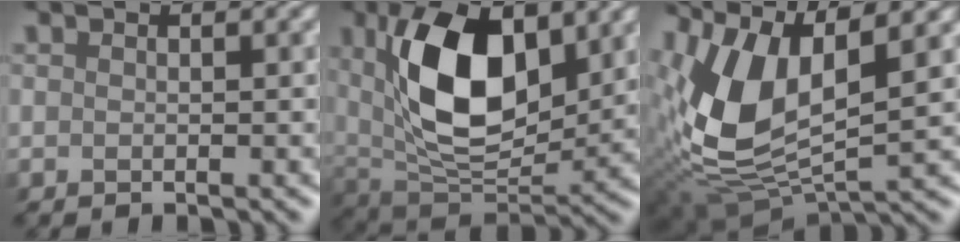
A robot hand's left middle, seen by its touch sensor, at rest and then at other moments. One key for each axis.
{"total": 10.9, "fx": 3.2, "fy": 5.9, "fz": 8.6, "tx": -0.153, "ty": 0.001, "tz": 0.046}
{"total": 8.4, "fx": 2.6, "fy": 4.0, "fz": 6.9, "tx": -0.170, "ty": -0.006, "tz": 0.048}